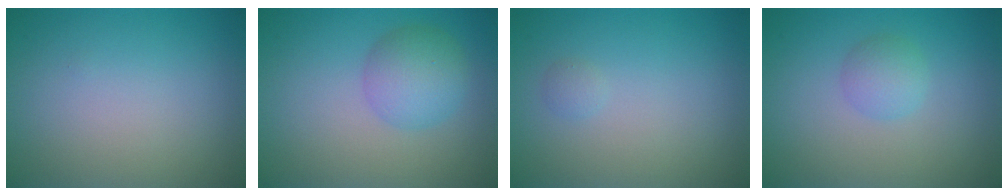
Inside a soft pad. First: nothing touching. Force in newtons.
{"total": 3.9, "press": 3.9, "slide": 0.1}
{"total": 0.6, "press": 0.6, "slide": 0.0}
{"total": 1.9, "press": 1.9, "slide": 0.1}